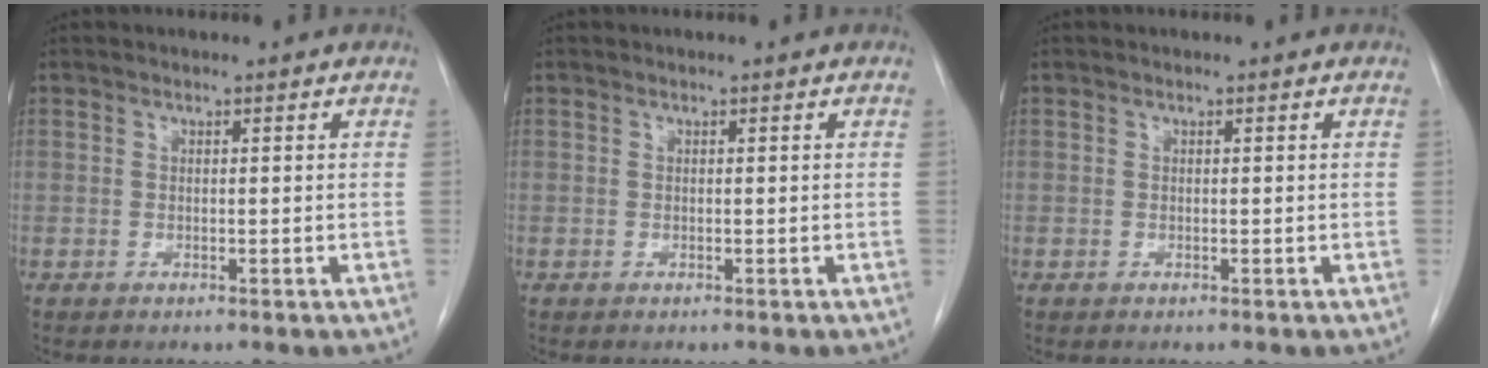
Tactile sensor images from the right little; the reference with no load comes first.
{"total": 0.0}
{"total": 0.0}